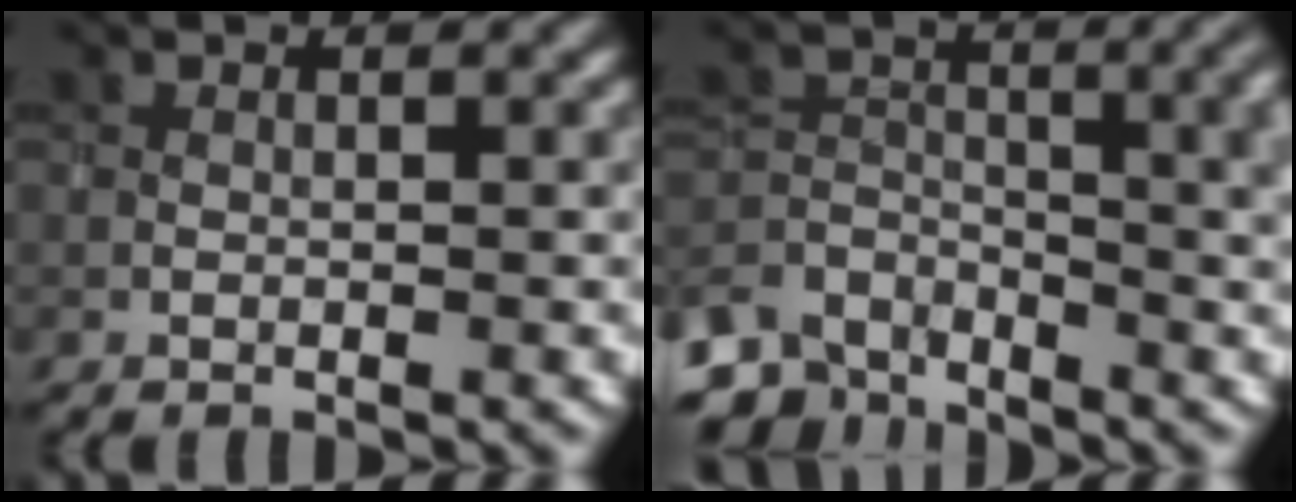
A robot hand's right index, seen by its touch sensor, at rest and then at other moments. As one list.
[{"total": 7.6, "force": [-4.5, 4.1, 4.4], "torque": [-0.072, -0.018, -0.083]}]